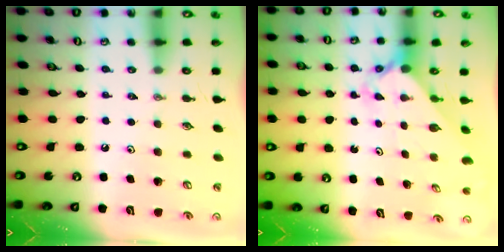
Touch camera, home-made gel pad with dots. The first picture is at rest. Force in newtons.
{"total": 2.4, "press": 2.4, "slide": 0.2}